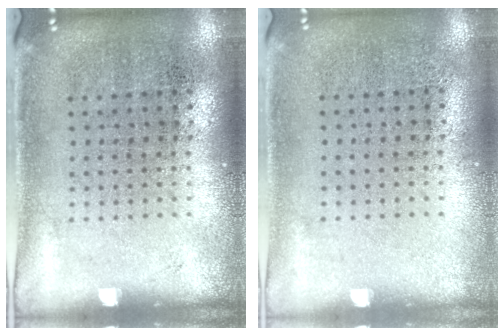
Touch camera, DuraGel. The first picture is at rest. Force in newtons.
{"total": 0.0}